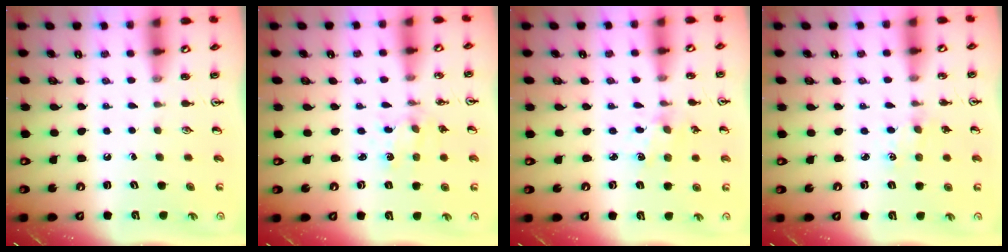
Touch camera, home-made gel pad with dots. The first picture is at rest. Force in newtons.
{"total": 1.2, "press": 1.1, "slide": 0.3}
{"total": 2.1, "press": 2.1, "slide": 0.4}
{"total": 1.2, "press": 1.2, "slide": 0.2}